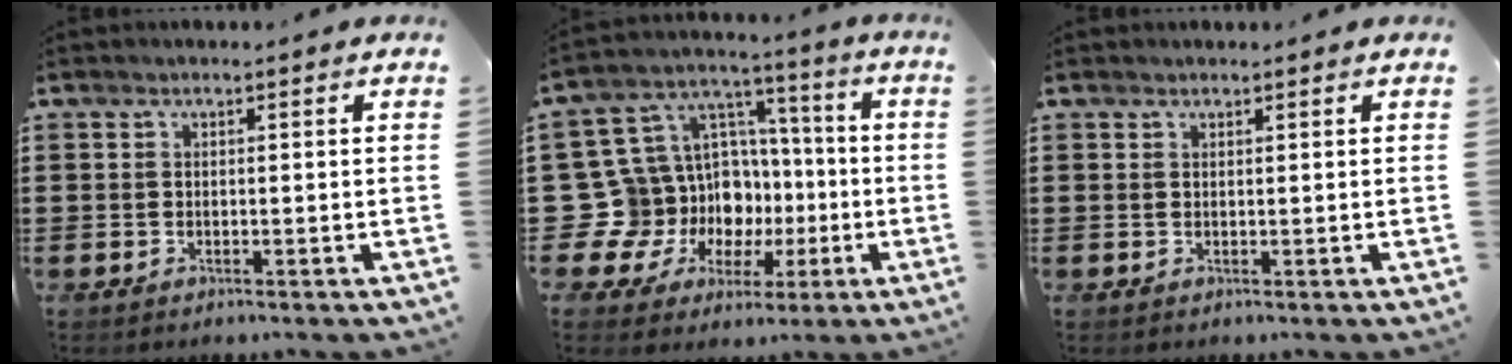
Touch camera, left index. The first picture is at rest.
{"total": 13.9, "force": [-3.4, 13.0, 3.8], "torque": [-0.132, -0.021, -0.025]}
{"total": 0.6, "force": [0.6, 0.2, 0.0], "torque": [-0.001, 0.001, 0.012]}